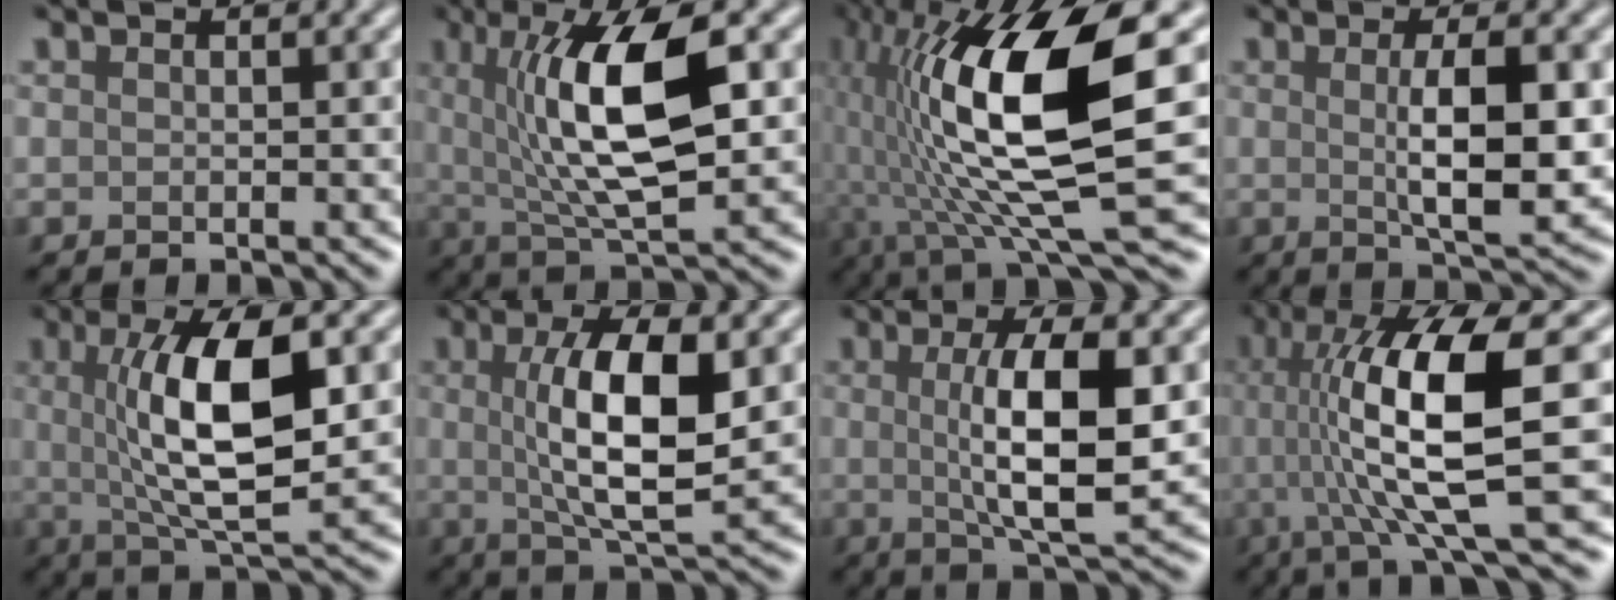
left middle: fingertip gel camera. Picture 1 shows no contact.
{"total": 10.1, "force": [1.6, 3.2, 9.5], "torque": [-0.159, 0.001, 0.027]}
{"total": 14.6, "force": [0.3, 4.0, 14.1], "torque": [-0.263, 0.000, 0.008]}
{"total": 6.3, "force": [0.2, 1.5, 6.1], "torque": [-0.097, -0.003, 0.007]}
{"total": 9.3, "force": [1.3, 2.7, 8.8], "torque": [-0.144, -0.002, 0.025]}
{"total": 8.6, "force": [1.0, 2.6, 8.2], "torque": [-0.139, -0.005, 0.019]}
{"total": 7.9, "force": [0.5, 2.1, 7.6], "torque": [-0.124, -0.006, 0.010]}
{"total": 11.9, "force": [0.7, 2.5, 11.6], "torque": [-0.194, 0.001, 0.016]}